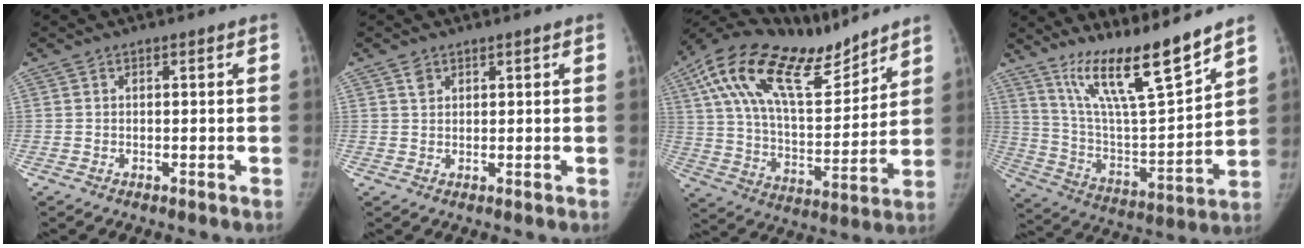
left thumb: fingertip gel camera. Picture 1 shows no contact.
{"total": 1.7, "force": [1.0, 1.2, 0.6], "torque": [0.003, -0.004, 0.016]}
{"total": 23.0, "force": [15.6, 8.7, 14.5], "torque": [-0.221, -0.038, 0.277]}
{"total": 17.6, "force": [13.3, 2.0, 11.2], "torque": [-0.169, -0.086, 0.245]}